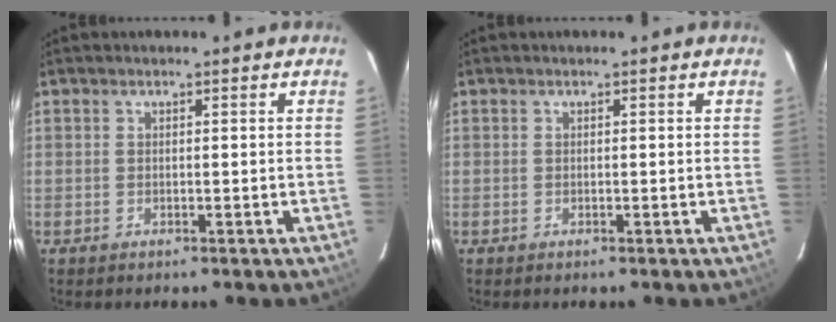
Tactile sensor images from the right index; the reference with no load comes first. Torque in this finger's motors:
{"motor_torque": [-0.02, -0.01, 0.00, 0.00]}